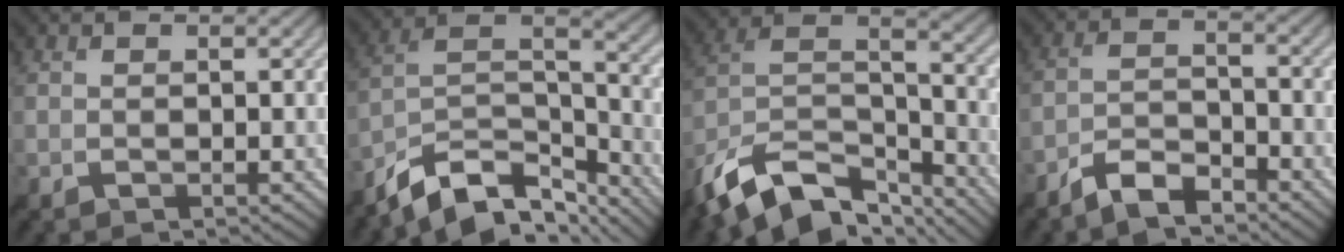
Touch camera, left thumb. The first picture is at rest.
{"total": 12.6, "force": [-9.5, 5.2, 6.4], "torque": [-0.136, 0.002, -0.170]}
{"total": 15.3, "force": [-10.8, 7.1, 8.2], "torque": [-0.214, -0.005, -0.186]}
{"total": 5.1, "force": [-4.2, 1.4, 2.6], "torque": [-0.053, 0.001, -0.088]}